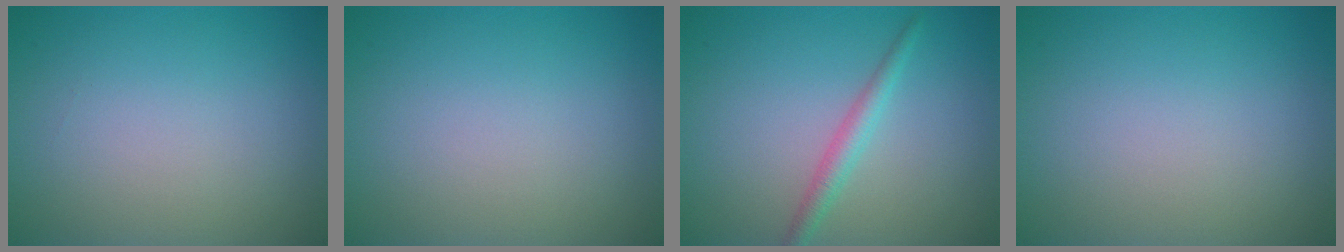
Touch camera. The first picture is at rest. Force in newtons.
{"total": 0.0}
{"total": 1.9, "press": 1.9, "slide": 0.0}
{"total": 0.0}